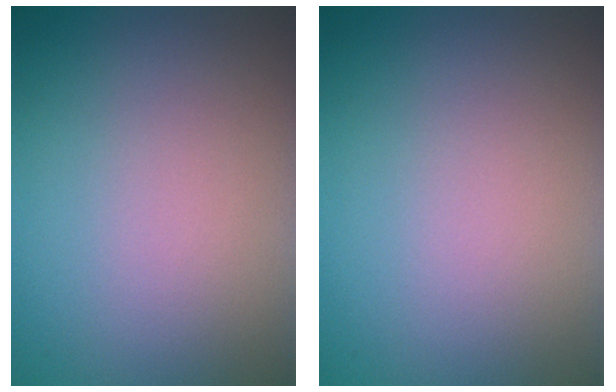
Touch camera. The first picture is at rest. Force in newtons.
{"total": 0.0}